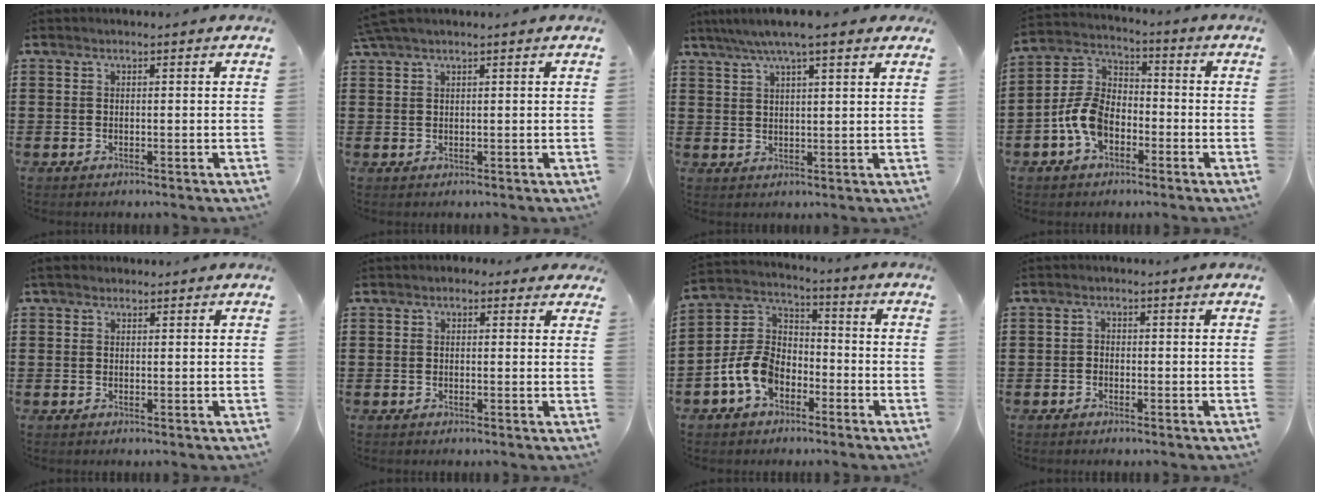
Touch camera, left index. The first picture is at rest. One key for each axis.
{"total": 1.8, "fx": 1.3, "fy": 0.1, "fz": 1.2, "tx": -0.026, "ty": 0.002, "tz": 0.025}
{"total": 5.6, "fx": 4.2, "fy": 0.5, "fz": 3.7, "tx": -0.082, "ty": -0.003, "tz": 0.073}
{"total": 8.5, "fx": -3.6, "fy": 5.3, "fz": 5.6, "tx": -0.156, "ty": 0.003, "tz": -0.080}
{"total": 1.2, "fx": 0.9, "fy": 0.7, "fz": 0.5, "tx": -0.013, "ty": 0.005, "tz": 0.017}
{"total": 1.4, "fx": 0.7, "fy": 1.2, "fz": 0.5, "tx": -0.006, "ty": 0.006, "tz": 0.009}
{"total": 8.9, "fx": -4.2, "fy": 6.0, "fz": 5.1, "tx": -0.155, "ty": 0.003, "tz": -0.091}
{"total": 1.2, "fx": -1.0, "fy": 0.6, "fz": 0.1, "tx": -0.007, "ty": 0.003, "tz": -0.022}